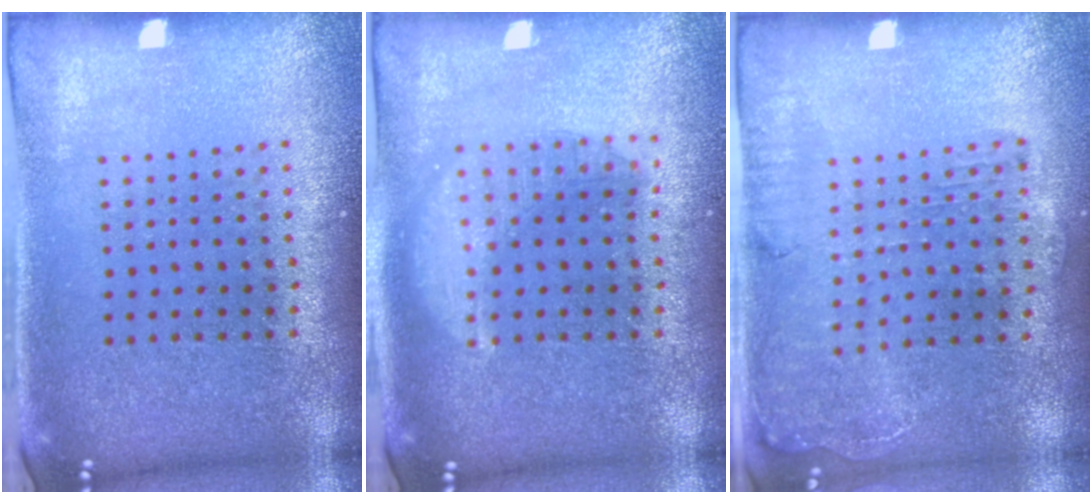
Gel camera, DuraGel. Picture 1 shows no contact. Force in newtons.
{"total": 1.4, "press": 1.4, "slide": 0.1}
{"total": 1.6, "press": 1.5, "slide": 0.5}